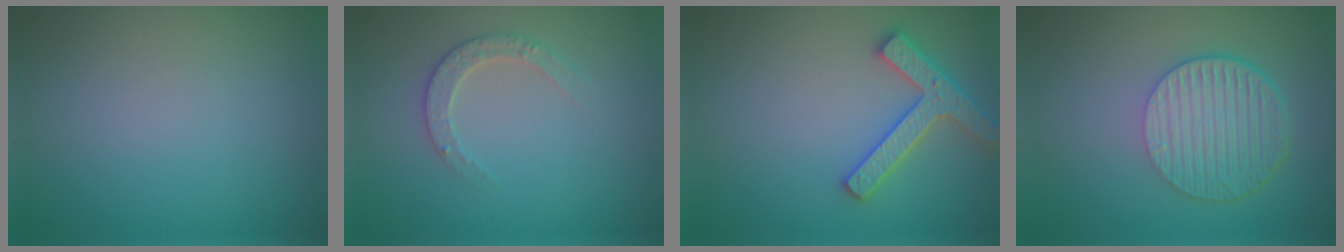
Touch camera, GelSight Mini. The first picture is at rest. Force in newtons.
{"total": 2.1, "press": 2.1, "slide": 0.3}
{"total": 3.5, "press": 3.4, "slide": 0.8}
{"total": 6.4, "press": 4.4, "slide": 4.6}